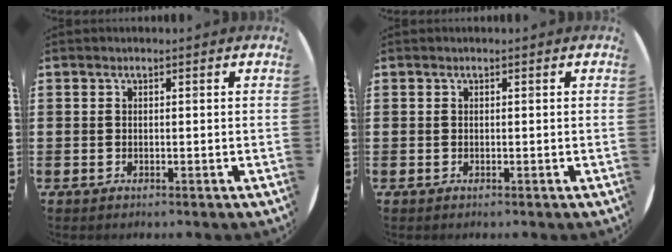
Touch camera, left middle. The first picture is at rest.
{"total": 0.0}